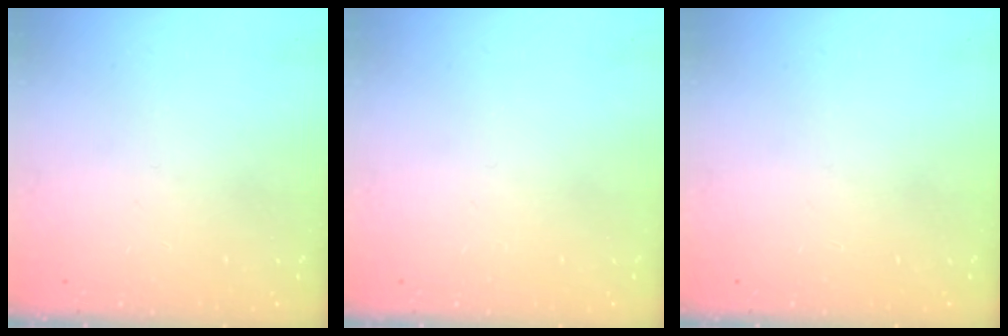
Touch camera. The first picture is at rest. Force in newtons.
{"total": 0.0}
{"total": 0.0}